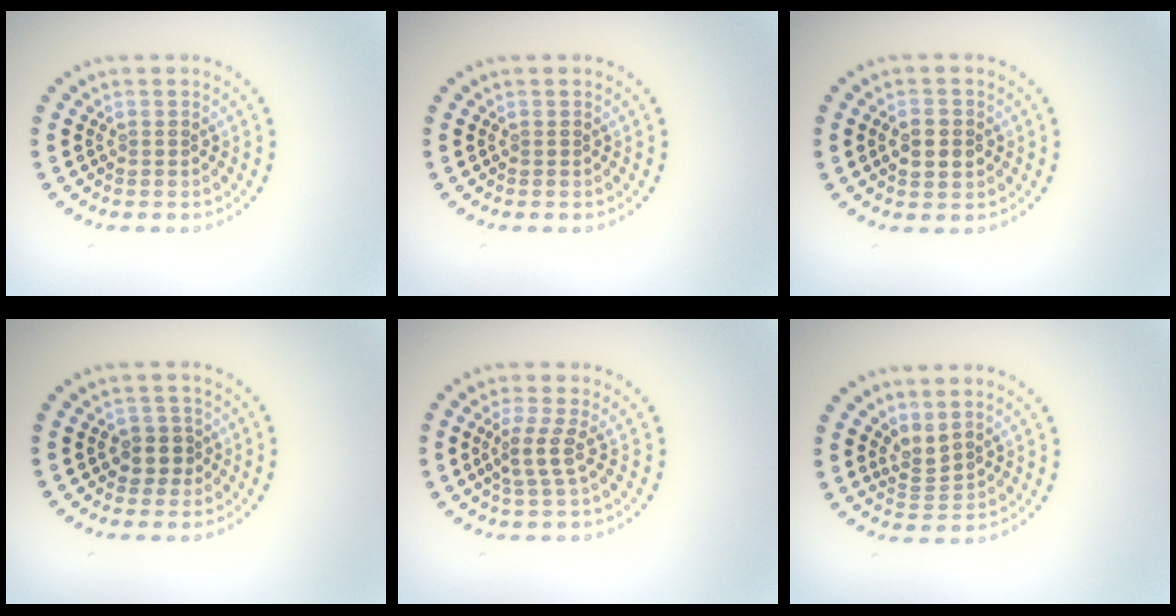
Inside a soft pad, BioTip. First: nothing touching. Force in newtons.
{"total": 0.0}
{"total": 2.2, "press": 2.2, "slide": 0.2}
{"total": 2.1, "press": 1.9, "slide": 1.0}
{"total": 2.2, "press": 1.6, "slide": 1.5}
{"total": 2.1, "press": 1.4, "slide": 1.6}